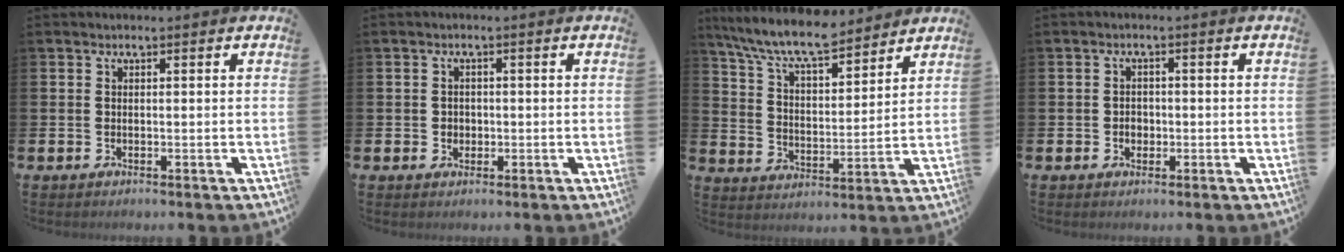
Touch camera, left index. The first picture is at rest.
{"total": 1.5, "force": [0.1, 1.4, 0.4], "torque": [0.004, 0.004, -0.005]}
{"total": 9.0, "force": [8.2, 1.5, 3.3], "torque": [-0.102, -0.044, 0.148]}
{"total": 1.7, "force": [-0.3, 1.5, 0.8], "torque": [-0.003, 0.002, -0.011]}